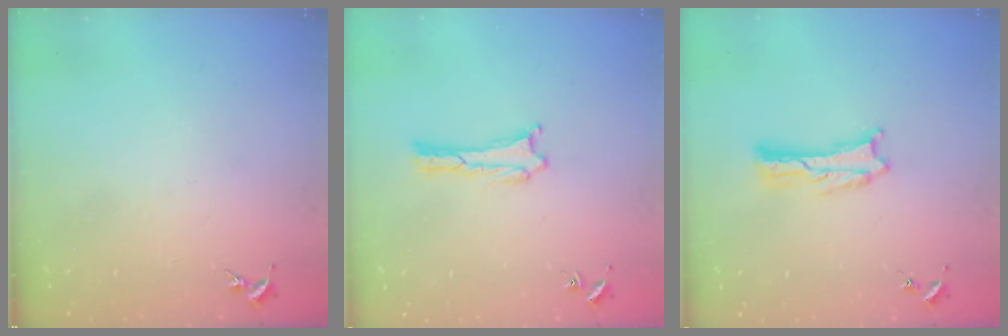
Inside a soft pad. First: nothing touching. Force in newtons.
{"total": 0.0}
{"total": 0.8, "press": 0.8, "slide": 0.2}